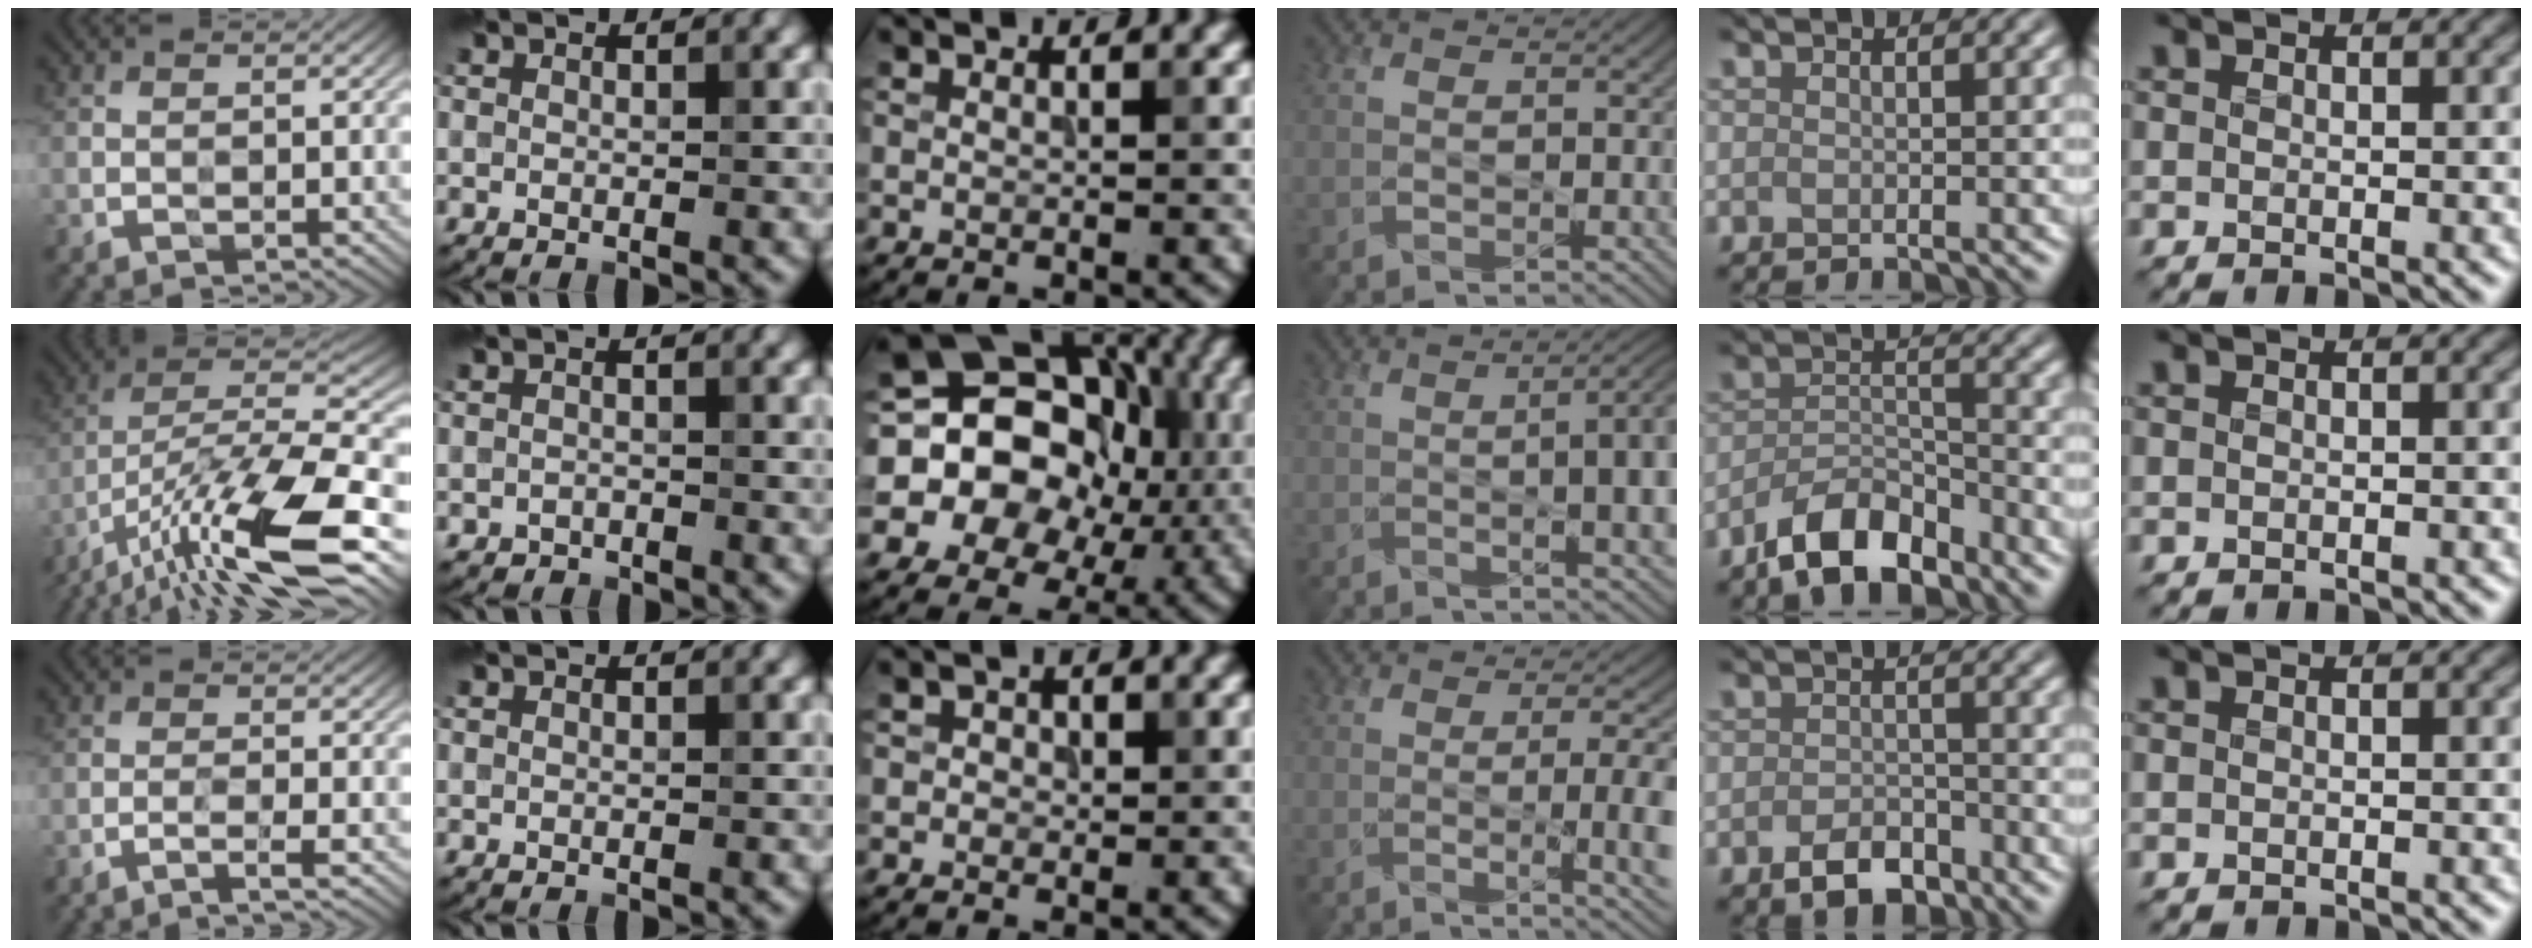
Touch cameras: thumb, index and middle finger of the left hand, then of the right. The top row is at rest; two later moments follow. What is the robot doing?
{"motion": "wipe", "object": "bowl"}